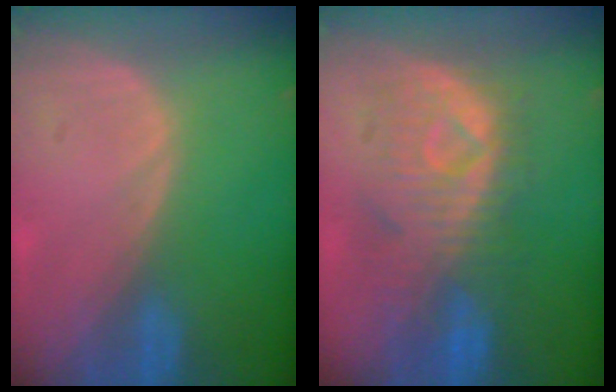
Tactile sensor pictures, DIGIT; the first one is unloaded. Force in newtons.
{"total": 9.6, "press": 9.2, "slide": 3.0}